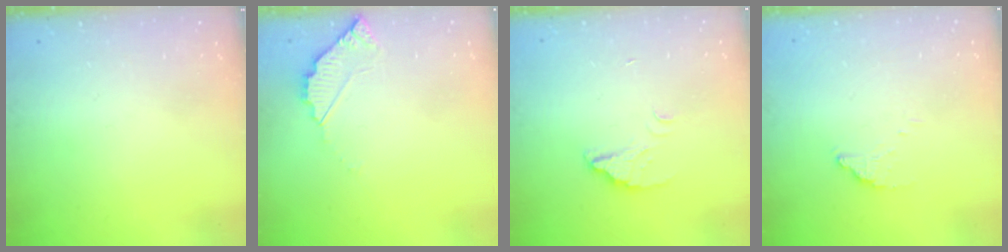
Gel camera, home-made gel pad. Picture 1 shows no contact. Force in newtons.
{"total": 3.4, "press": 3.4, "slide": 0.3}
{"total": 2.4, "press": 2.4, "slide": 0.1}
{"total": 2.8, "press": 2.8, "slide": 0.1}